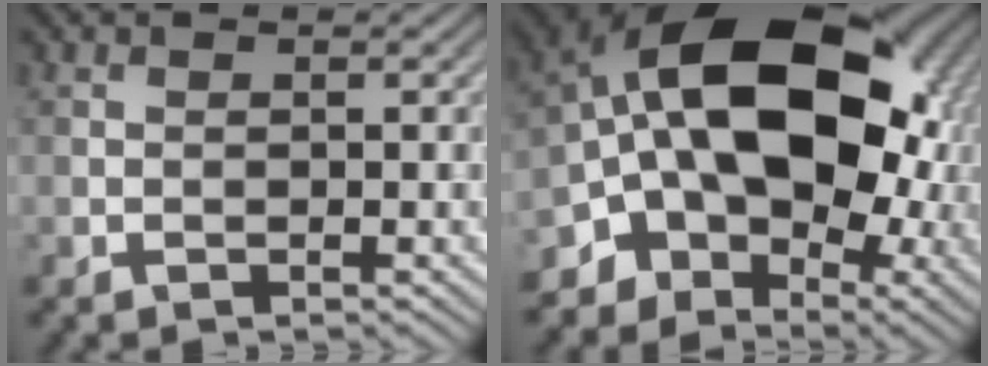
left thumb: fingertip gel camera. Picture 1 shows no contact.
{"total": 17.4, "force": [-0.5, 12.0, 12.6], "torque": [-0.198, 0.007, -0.019]}